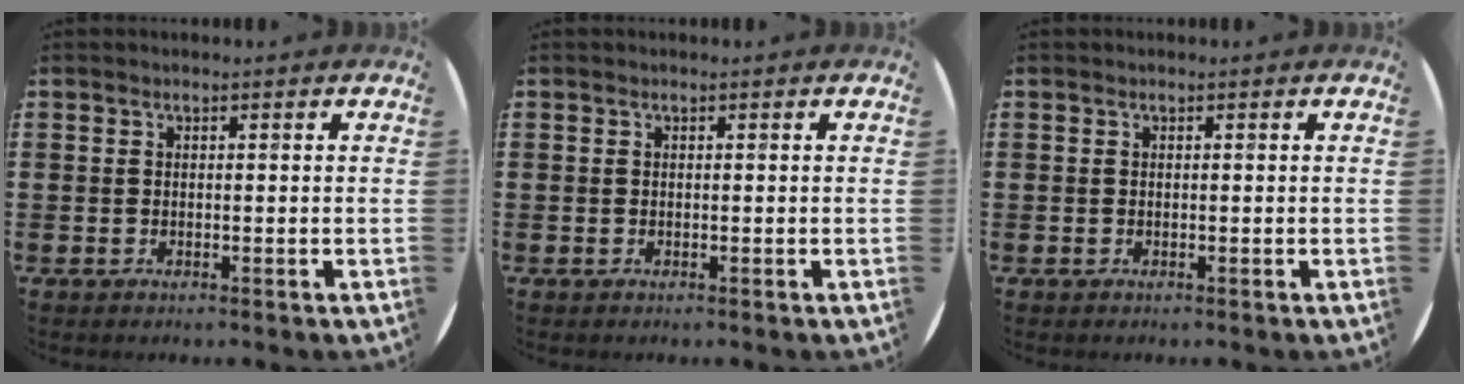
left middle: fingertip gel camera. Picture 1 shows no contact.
{"total": 0.0}
{"total": 0.0}